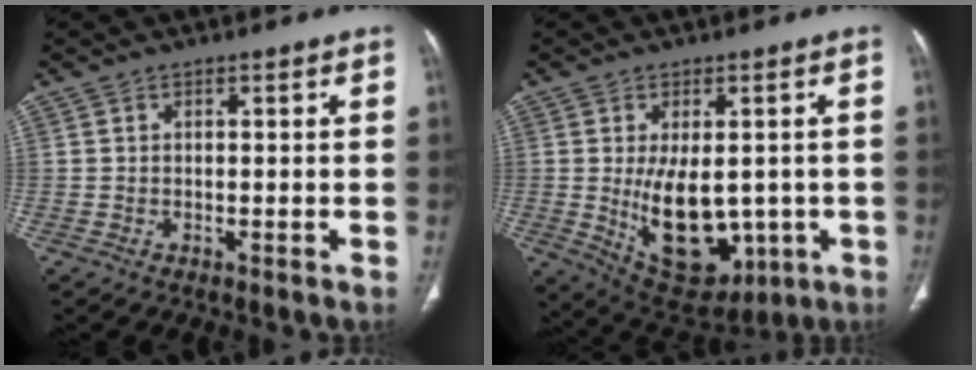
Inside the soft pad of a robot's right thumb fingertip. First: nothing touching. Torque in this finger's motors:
{"motor_torque": [1.79, 1.90, 1.38, 0.05, 0.44]}